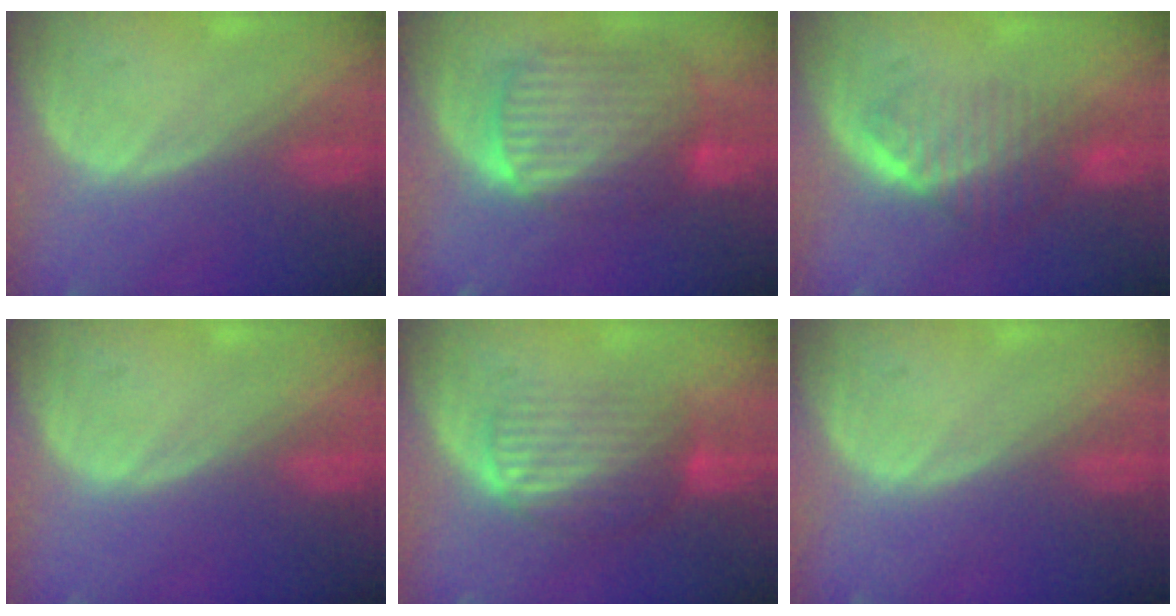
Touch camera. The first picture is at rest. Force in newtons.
{"total": 10.4, "press": 8.8, "slide": 5.6}
{"total": 6.6, "press": 6.0, "slide": 2.8}
{"total": 0.0}
{"total": 6.9, "press": 6.5, "slide": 2.3}
{"total": 0.0}